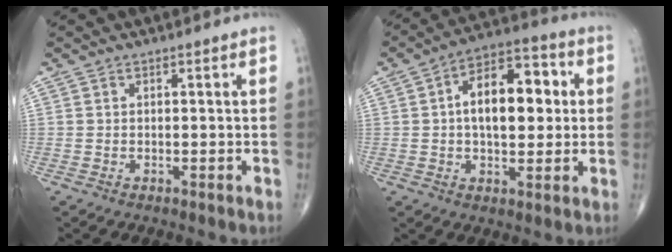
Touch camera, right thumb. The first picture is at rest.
{"total": 14.5, "force": [1.7, 7.9, 12.0], "torque": [-0.159, 0.022, 0.019]}